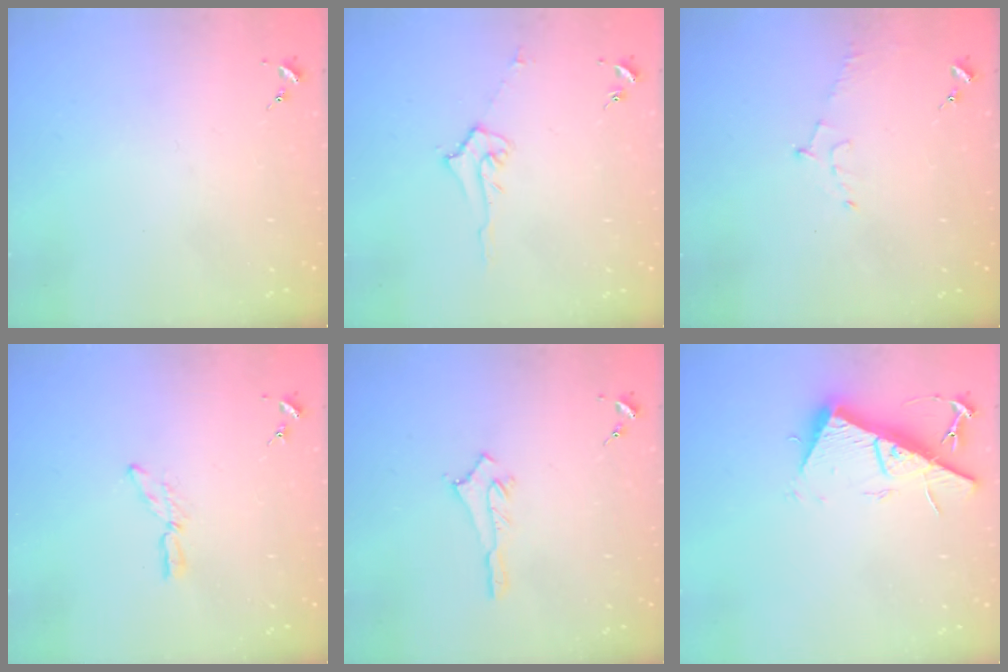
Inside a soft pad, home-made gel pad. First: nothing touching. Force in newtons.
{"total": 5.2, "press": 5.1, "slide": 0.9}
{"total": 5.7, "press": 5.7, "slide": 0.6}
{"total": 6.9, "press": 6.9, "slide": 0.4}
{"total": 2.9, "press": 2.9, "slide": 0.2}
{"total": 14.3, "press": 14.3, "slide": 0.4}